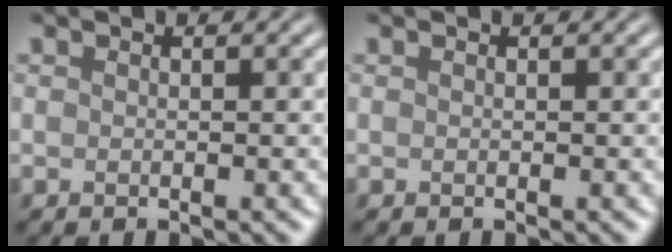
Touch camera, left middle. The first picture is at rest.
{"total": 0.0}